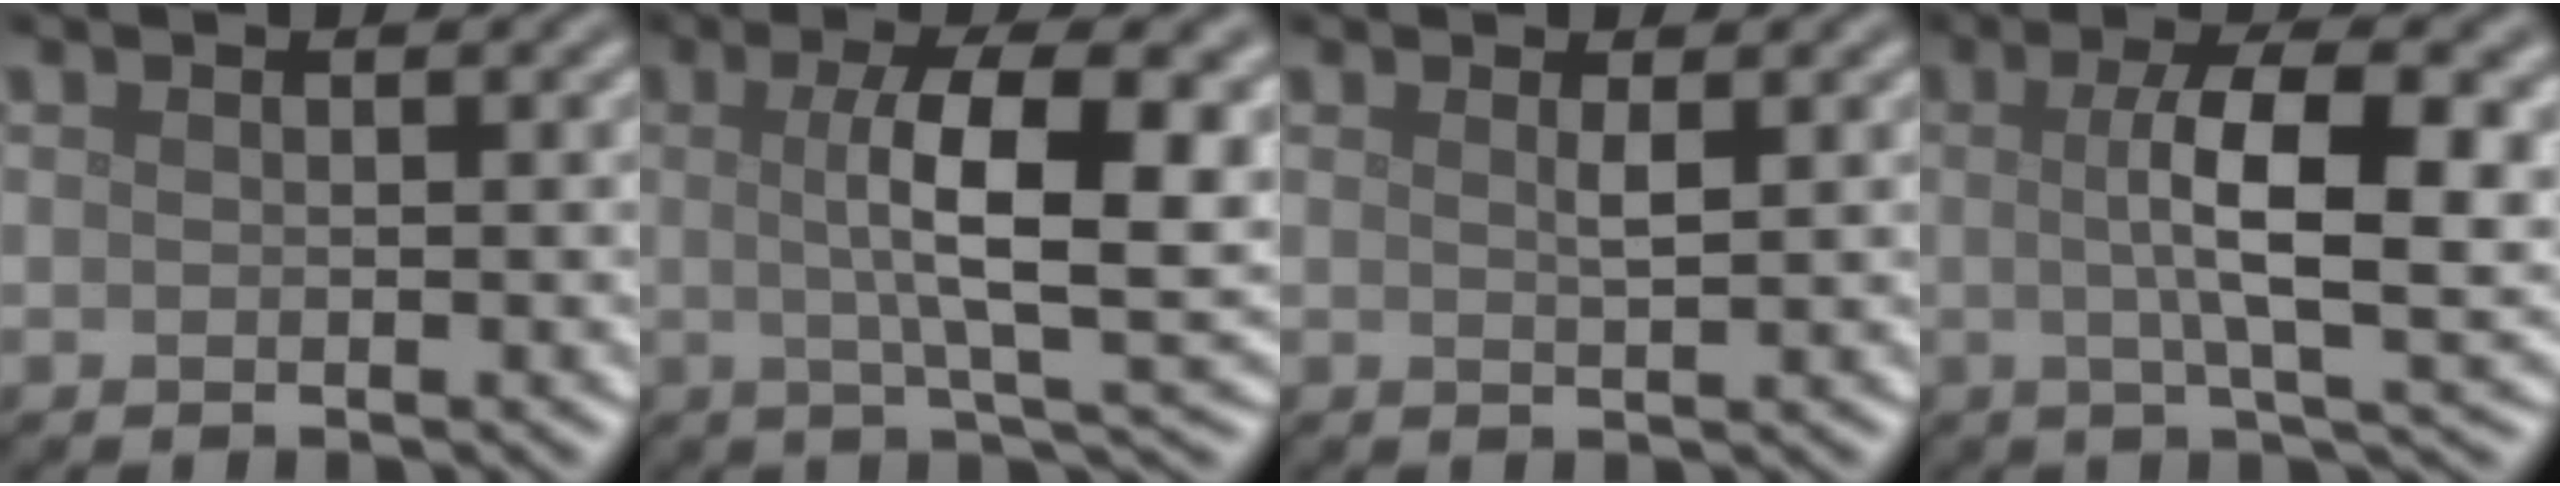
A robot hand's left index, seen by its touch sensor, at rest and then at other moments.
{"total": 9.7, "force": [1.2, 2.7, 9.3], "torque": [-0.131, 0.004, 0.018]}
{"total": 1.0, "force": [0.5, 0.1, 0.9], "torque": [-0.014, -0.001, 0.007]}
{"total": 8.9, "force": [0.8, 2.5, 8.5], "torque": [-0.124, 0.006, 0.011]}